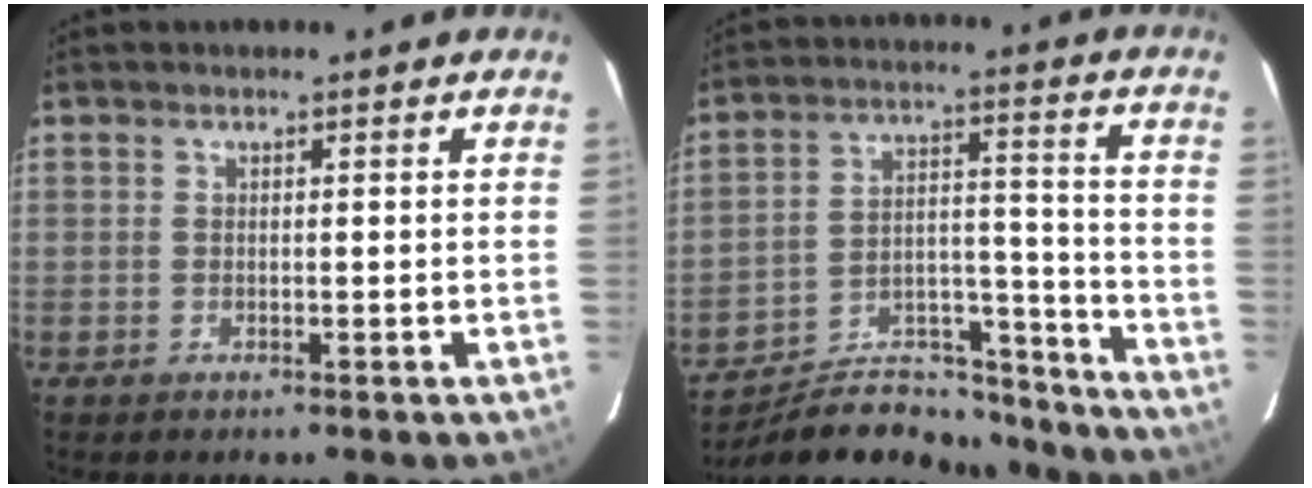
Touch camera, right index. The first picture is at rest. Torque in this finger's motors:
{"motor_torque": [-0.12, -1.44, -0.01, -0.02]}